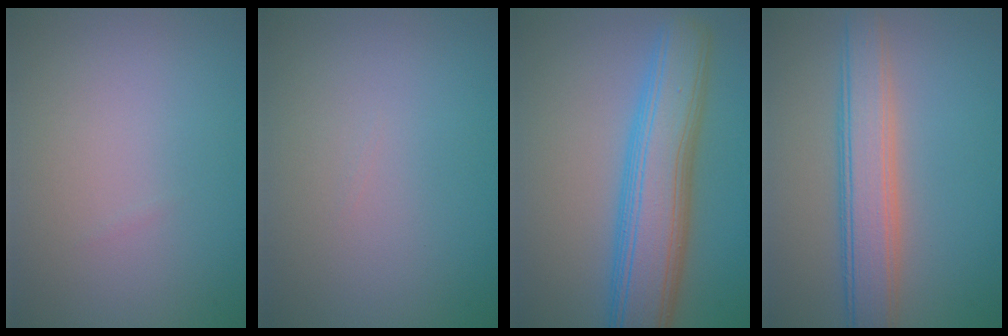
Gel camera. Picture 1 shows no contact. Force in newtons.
{"total": 0.0}
{"total": 8.7, "press": 8.7, "slide": 0.2}
{"total": 5.4, "press": 5.4, "slide": 0.3}